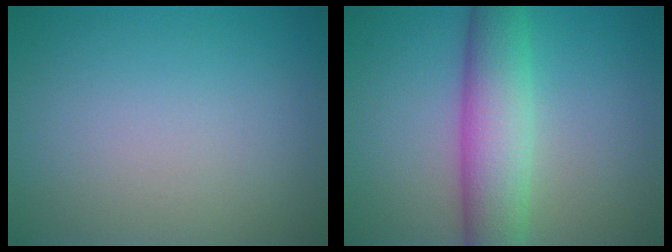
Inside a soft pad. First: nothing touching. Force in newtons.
{"total": 6.7, "press": 6.7, "slide": 0.1}